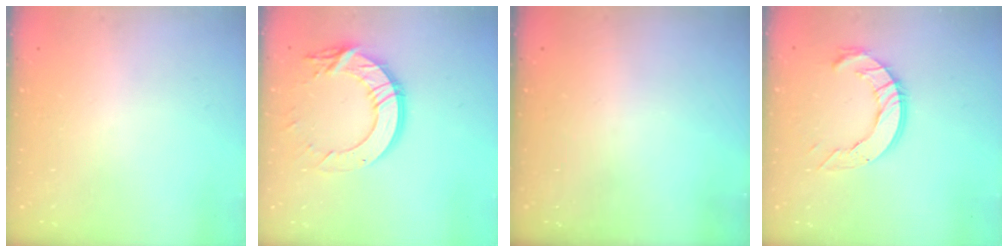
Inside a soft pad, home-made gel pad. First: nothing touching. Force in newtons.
{"total": 15.4, "press": 15.3, "slide": 1.3}
{"total": 0.0}
{"total": 10.6, "press": 10.5, "slide": 0.9}